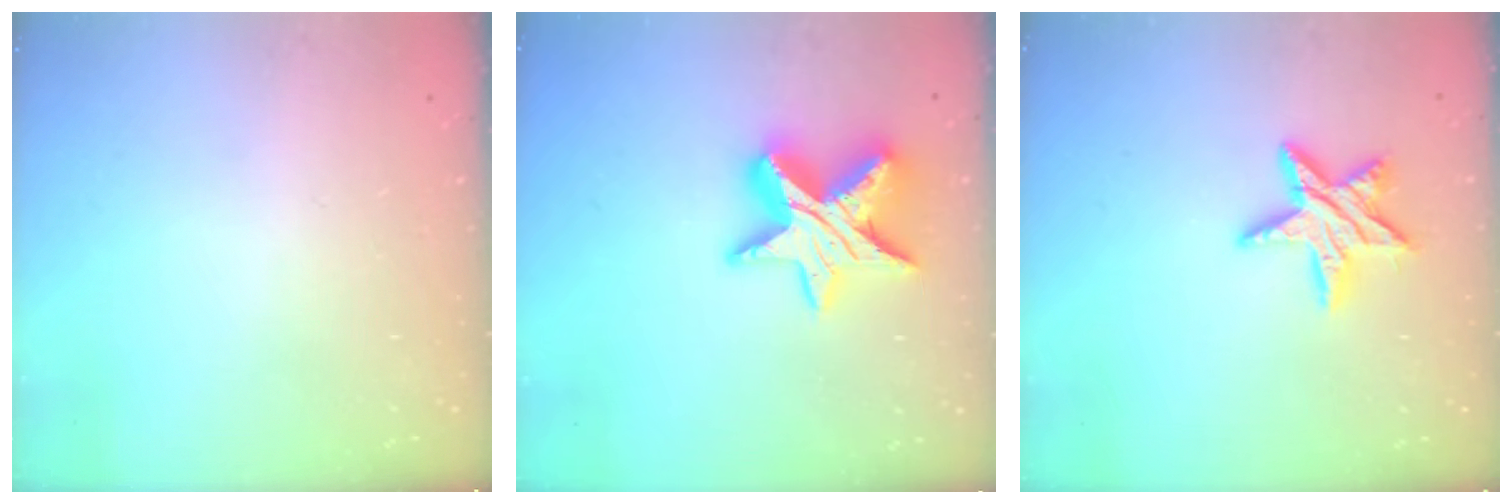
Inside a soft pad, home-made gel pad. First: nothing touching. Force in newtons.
{"total": 15.0, "press": 14.9, "slide": 1.1}
{"total": 11.0, "press": 10.9, "slide": 0.9}